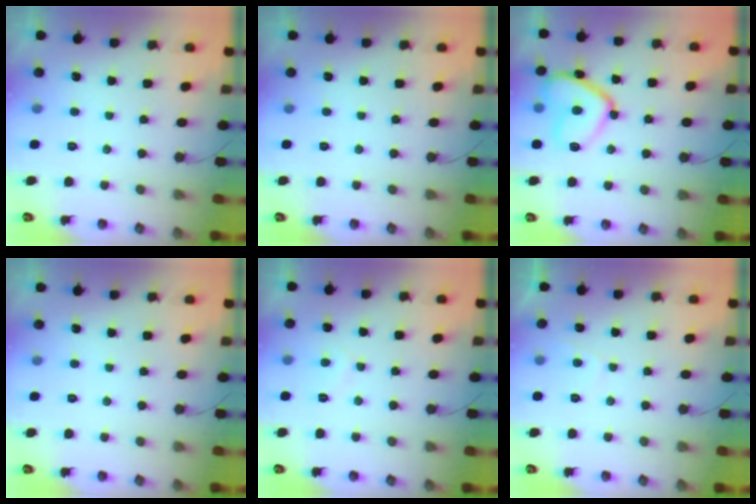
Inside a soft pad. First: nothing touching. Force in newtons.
{"total": 0.0}
{"total": 14.1, "press": 14.0, "slide": 1.2}
{"total": 0.0}
{"total": 4.1, "press": 4.1, "slide": 0.5}
{"total": 1.0, "press": 0.8, "slide": 0.6}